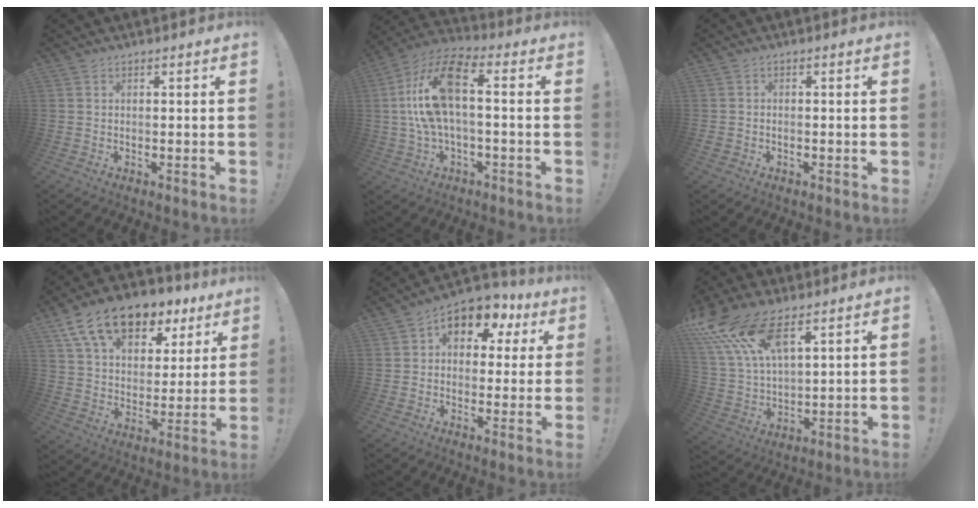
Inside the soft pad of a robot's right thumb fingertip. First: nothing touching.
{"total": 16.2, "force": [1.3, 7.1, 14.5], "torque": [-0.275, 0.013, 0.021]}
{"total": 1.3, "force": [-1.0, 0.8, 0.3], "torque": [-0.010, 0.006, -0.017]}
{"total": 17.3, "force": [11.2, 9.7, 8.9], "torque": [-0.149, -0.063, 0.204]}
{"total": 9.0, "force": [4.0, 6.5, 4.7], "torque": [-0.064, -0.022, 0.076]}
{"total": 16.1, "force": [10.4, 7.1, 10.1], "torque": [-0.220, -0.050, 0.191]}